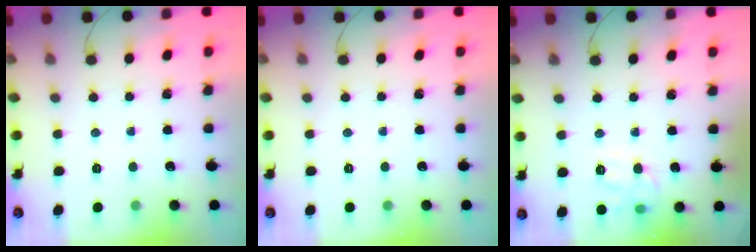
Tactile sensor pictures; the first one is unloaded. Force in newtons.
{"total": 0.0}
{"total": 9.3, "press": 9.3, "slide": 0.1}